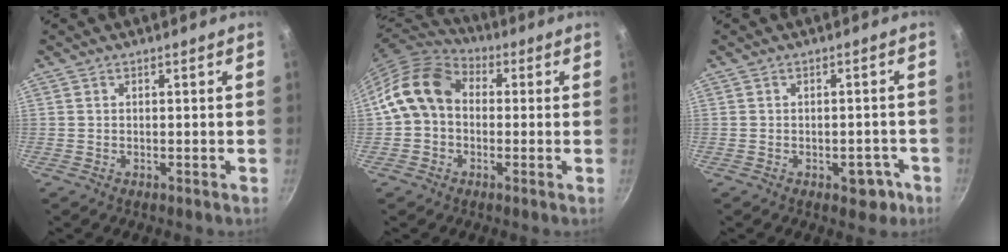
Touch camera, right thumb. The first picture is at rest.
{"total": 12.4, "force": [0.5, 9.7, 7.6], "torque": [-0.111, 0.029, -0.012]}
{"total": 4.4, "force": [-2.0, 2.8, 2.8], "torque": [-0.008, 0.020, -0.014]}